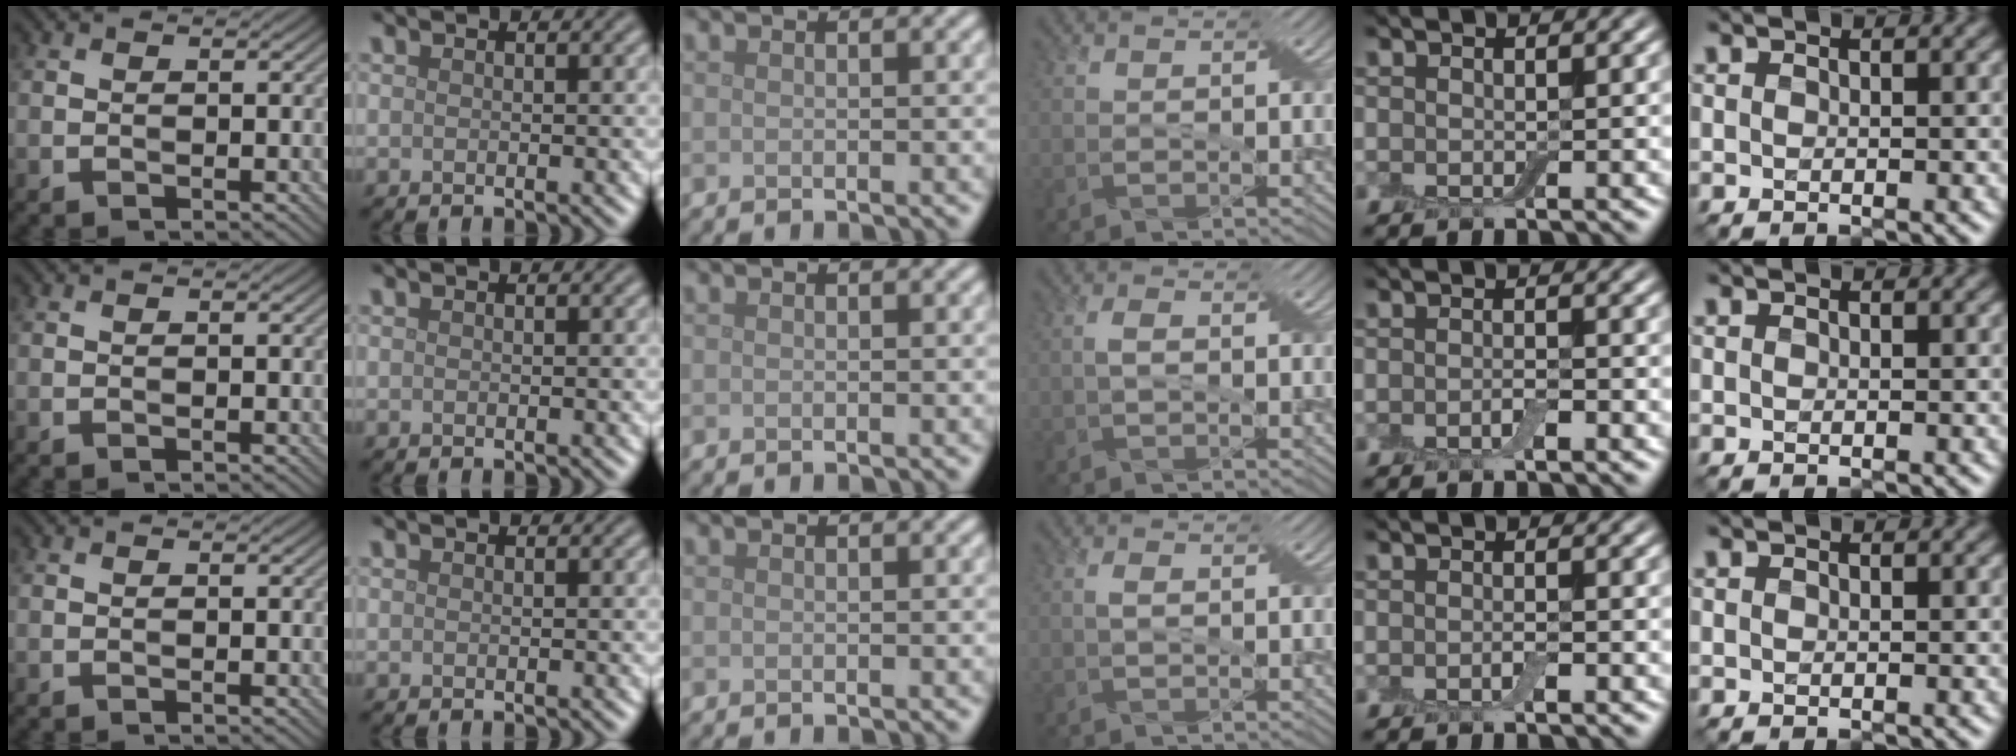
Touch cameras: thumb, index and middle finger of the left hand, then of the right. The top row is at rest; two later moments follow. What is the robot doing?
{"motion": "fold", "object": "bandage"}